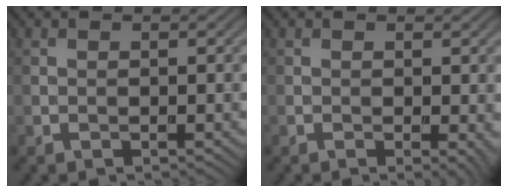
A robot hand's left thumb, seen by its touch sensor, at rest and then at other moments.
{"total": 1.5, "force": [-0.2, 0.4, 1.4], "torque": [-0.016, -0.007, -0.004]}